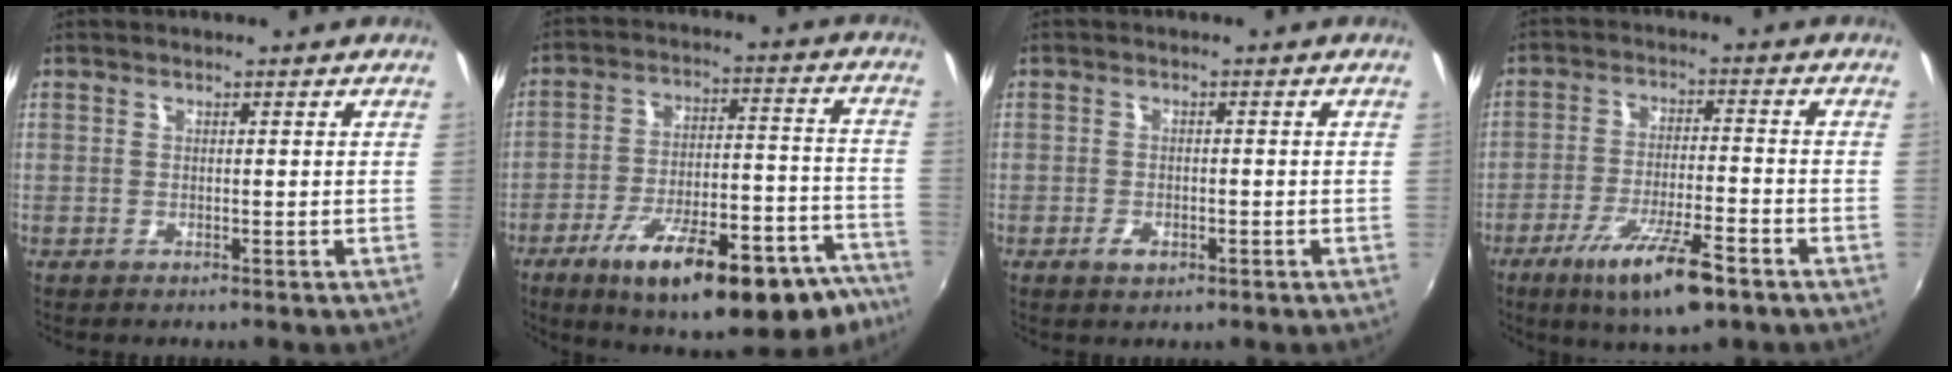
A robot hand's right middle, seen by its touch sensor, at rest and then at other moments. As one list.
[{"total": 25.9, "force": [-18.0, 8.2, 16.8], "torque": [-0.241, -0.002, -0.245]}, {"total": 2.5, "force": [-1.3, 1.4, 1.6], "torque": [-0.032, -0.002, -0.023]}, {"total": 12.2, "force": [-7.4, 2.4, 9.3], "torque": [-0.186, -0.024, -0.127]}]